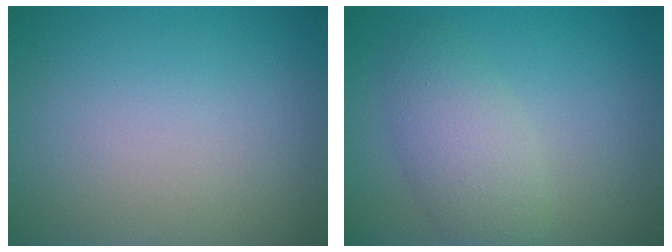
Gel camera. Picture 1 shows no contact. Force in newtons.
{"total": 3.8, "press": 3.8, "slide": 0.1}